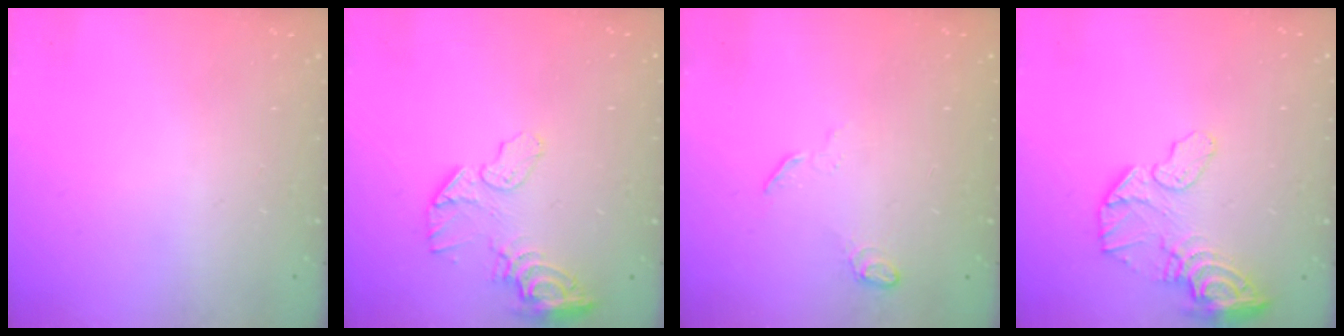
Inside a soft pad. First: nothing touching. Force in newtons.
{"total": 10.4, "press": 10.3, "slide": 1.6}
{"total": 4.5, "press": 4.5, "slide": 0.5}
{"total": 11.4, "press": 11.3, "slide": 1.0}